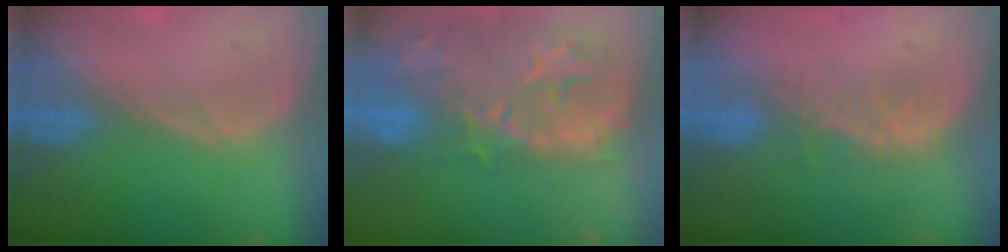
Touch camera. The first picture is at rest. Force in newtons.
{"total": 14.4, "press": 11.8, "slide": 8.2}
{"total": 3.7, "press": 3.3, "slide": 1.6}